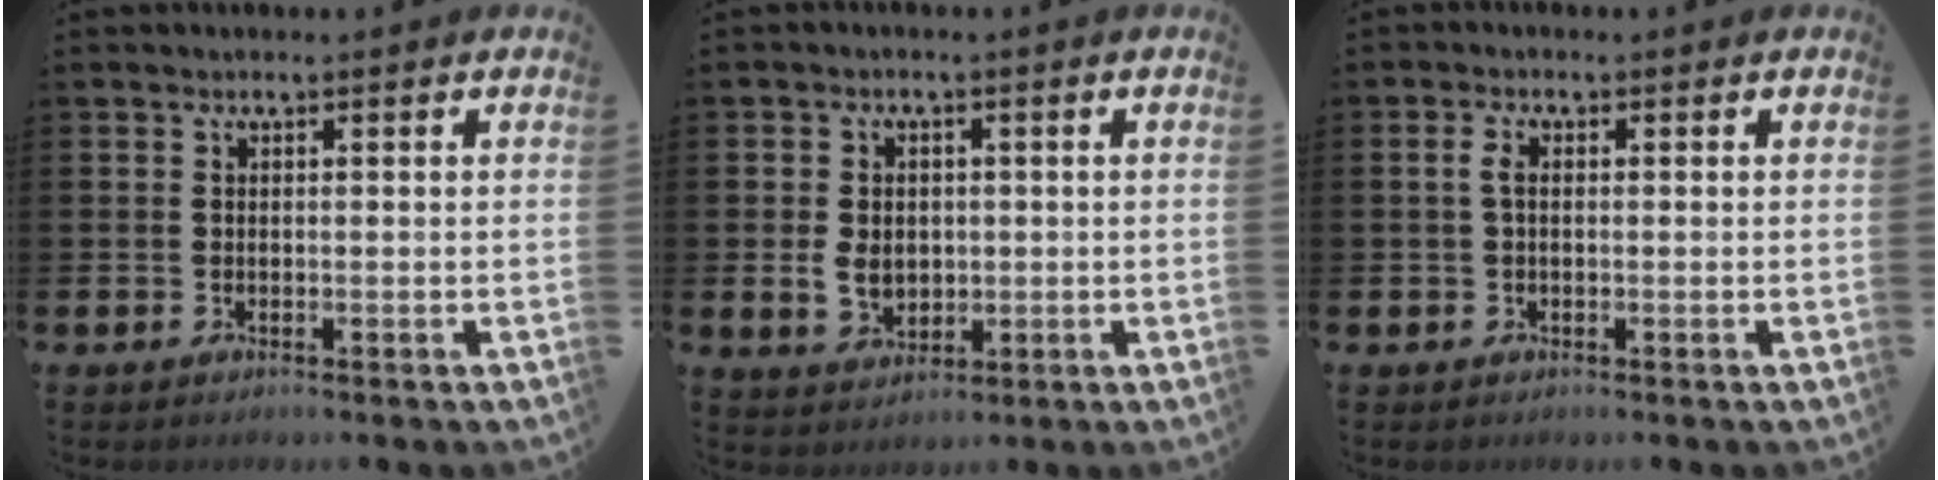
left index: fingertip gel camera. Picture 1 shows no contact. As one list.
[{"total": 3.9, "force": [0.2, 3.2, 2.3], "torque": [-0.035, 0.005, -0.003]}, {"total": 1.9, "force": [0.1, 1.1, 1.6], "torque": [-0.032, 0.009, -0.001]}]